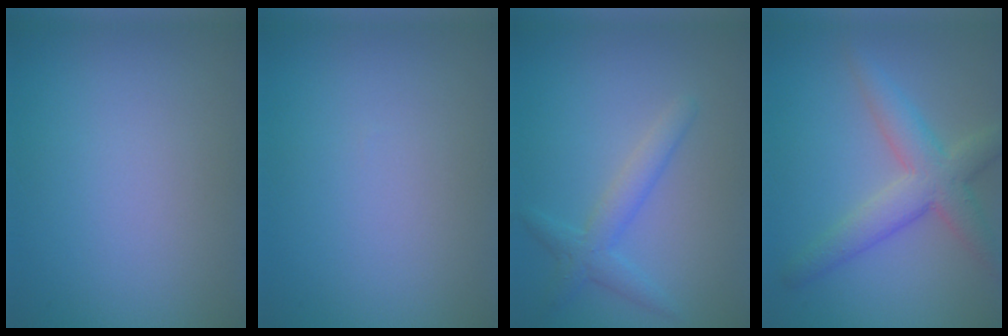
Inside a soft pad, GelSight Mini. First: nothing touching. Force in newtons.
{"total": 0.0}
{"total": 2.6, "press": 2.6, "slide": 0.1}
{"total": 4.9, "press": 4.9, "slide": 0.3}